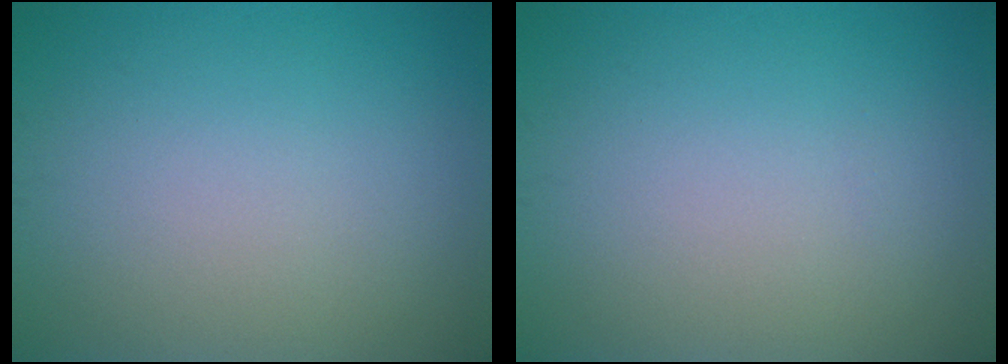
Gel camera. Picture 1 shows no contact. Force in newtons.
{"total": 0.0}